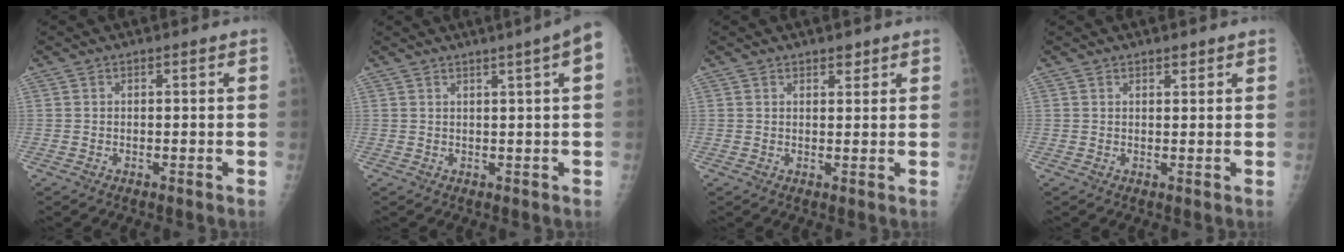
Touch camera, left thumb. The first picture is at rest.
{"total": 4.9, "force": [2.1, -0.4, 4.4], "torque": [-0.056, 0.003, 0.027]}
{"total": 1.9, "force": [1.5, 0.9, 0.8], "torque": [-0.001, -0.009, 0.019]}
{"total": 1.3, "force": [1.0, 0.5, 0.6], "torque": [-0.002, -0.007, 0.014]}